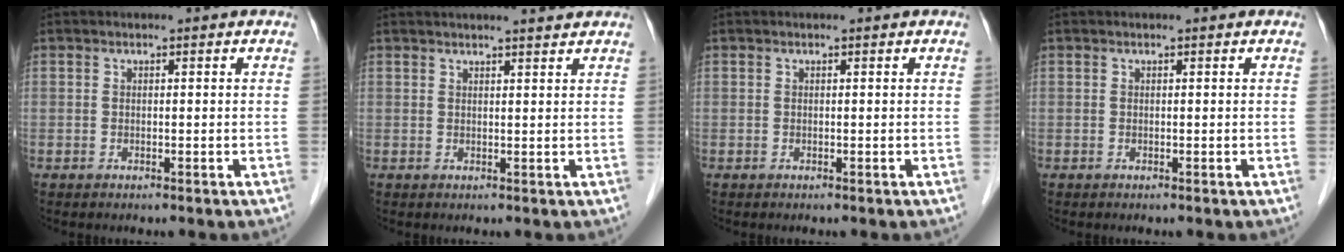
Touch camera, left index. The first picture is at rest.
{"total": 4.8, "force": [4.5, 0.0, 1.8], "torque": [-0.026, 0.016, 0.052]}
{"total": 0.0}
{"total": 0.0}